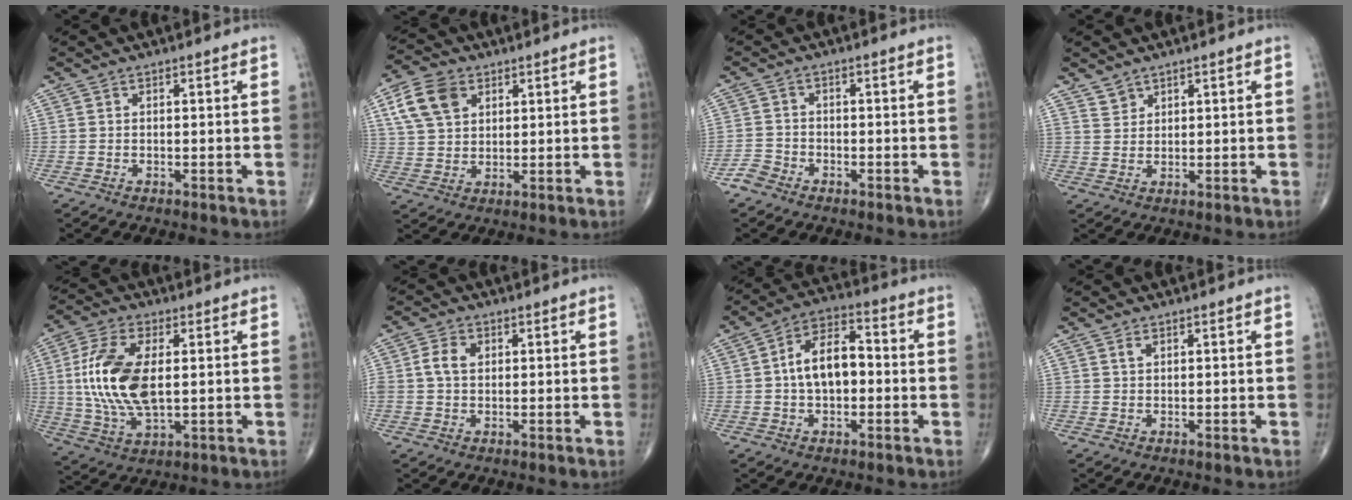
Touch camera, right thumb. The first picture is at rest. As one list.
[{"total": 9.4, "force": [3.9, 6.5, 5.5], "torque": [-0.092, -0.002, 0.075]}, {"total": 2.8, "force": [-2.1, 1.7, 0.6], "torque": [-0.009, 0.010, -0.046]}, {"total": 2.3, "force": [1.9, 1.2, 0.1], "torque": [0.015, -0.012, 0.032]}, {"total": 15.7, "force": [1.4, 7.8, 13.6], "torque": [-0.284, -0.005, 0.029]}, {"total": 4.2, "force": [0.7, 3.0, 2.8], "torque": [-0.053, 0.006, 0.012]}, {"total": 10.3, "force": [-0.2, 6.0, 8.4], "torque": [-0.132, 0.032, -0.014]}, {"total": 1.1, "force": [0.5, 0.6, 0.7], "torque": [-0.011, 0.003, 0.010]}]